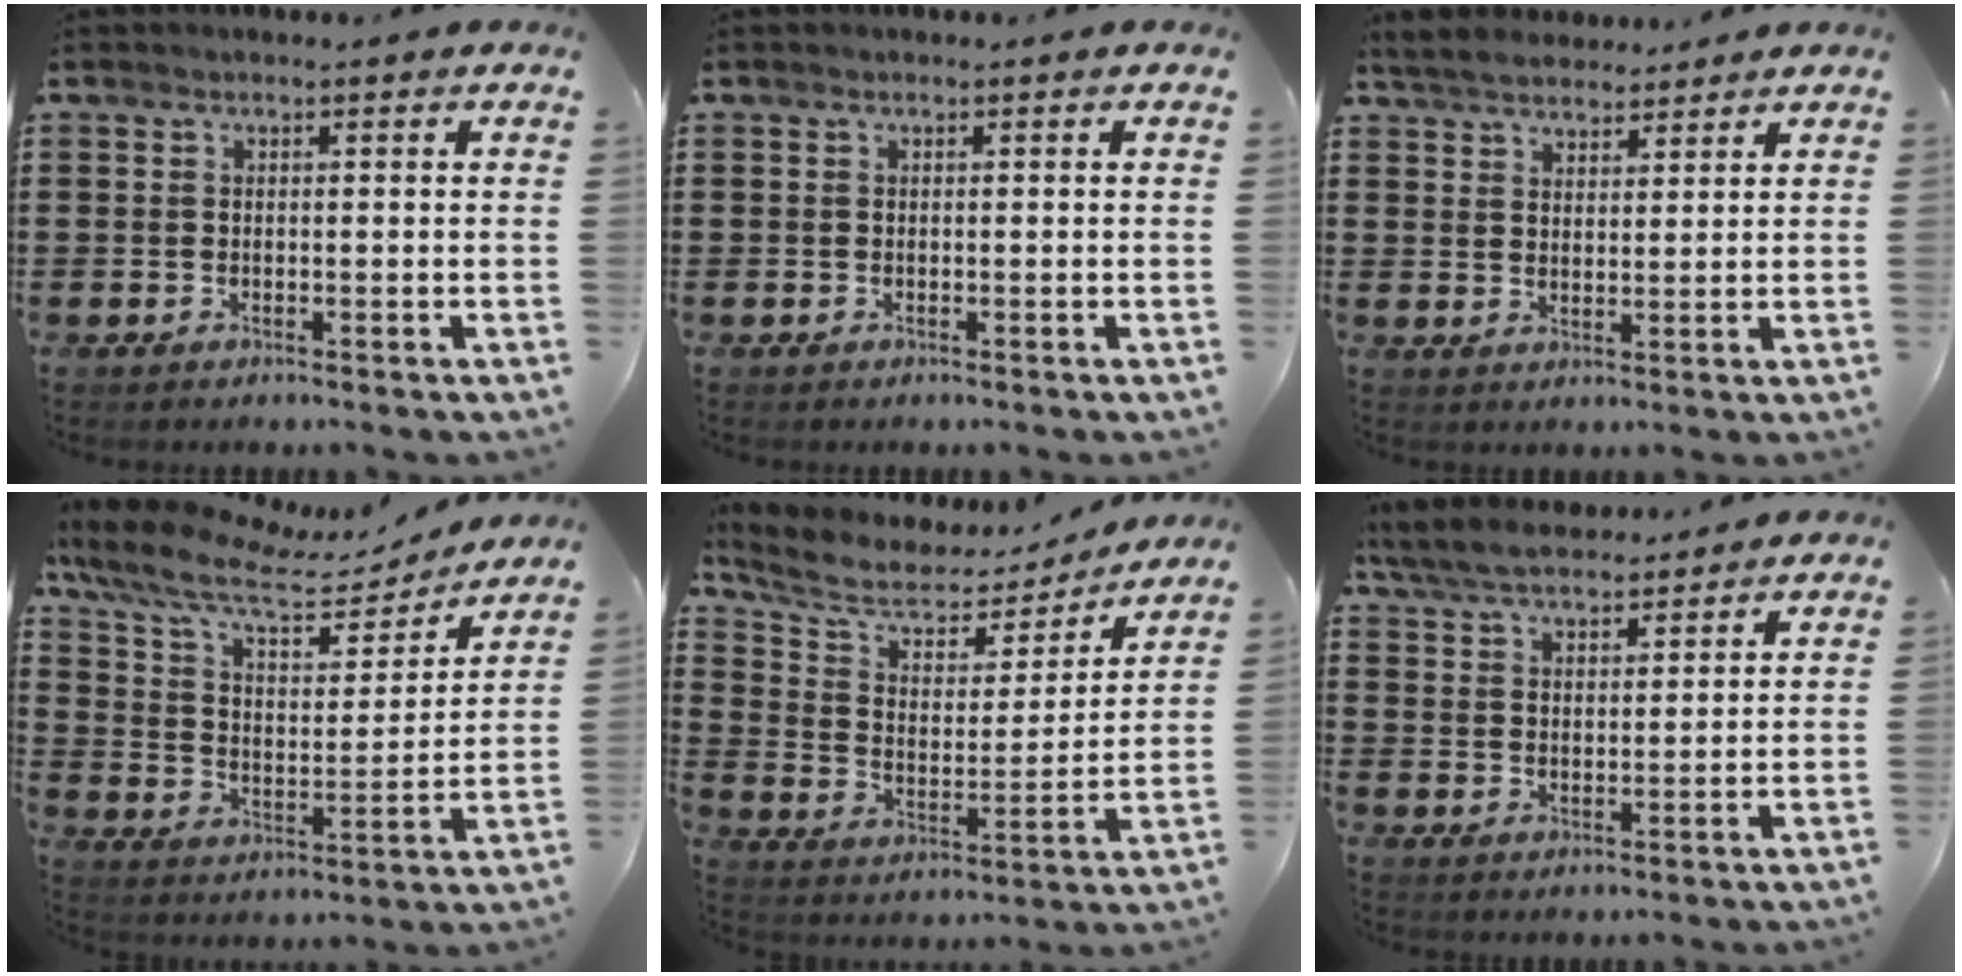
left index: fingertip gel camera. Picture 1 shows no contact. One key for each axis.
{"total": 0.0}
{"total": 3.7, "fx": 3.5, "fy": 1.0, "fz": 0.3, "tx": -0.021, "ty": -0.005, "tz": 0.066}
{"total": 10.6, "fx": 8.0, "fy": 3.4, "fz": 6.0, "tx": -0.145, "ty": -0.034, "tz": 0.137}
{"total": 7.3, "fx": 5.6, "fy": 3.1, "fz": 3.5, "tx": -0.097, "ty": -0.028, "tz": 0.093}
{"total": 5.4, "fx": 5.1, "fy": 1.2, "fz": 1.5, "tx": -0.049, "ty": -0.012, "tz": 0.093}